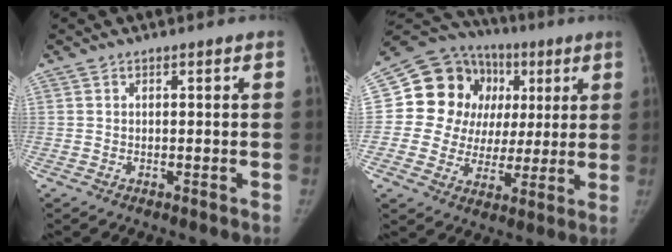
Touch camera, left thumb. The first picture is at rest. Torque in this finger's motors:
{"motor_torque": [-0.23, 0.71, 0.42, 0.55, 0.03]}